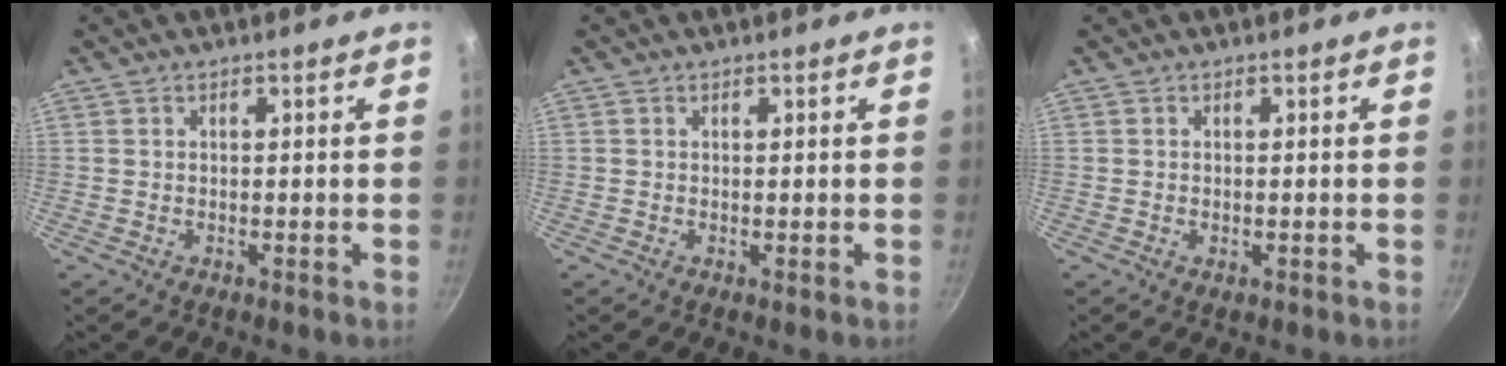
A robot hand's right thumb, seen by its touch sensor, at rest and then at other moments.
{"total": 0.0}
{"total": 0.8, "force": [-0.1, 0.4, 0.7], "torque": [-0.012, 0.000, -0.002]}